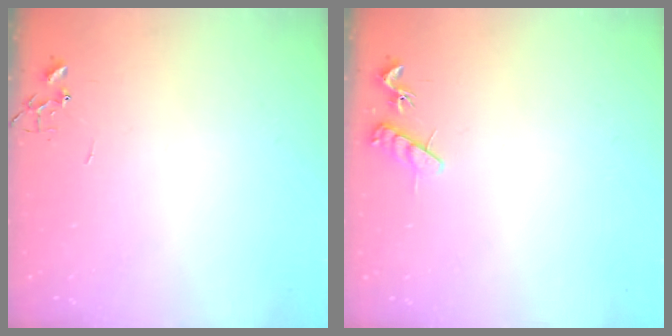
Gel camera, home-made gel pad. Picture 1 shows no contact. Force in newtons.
{"total": 8.1, "press": 8.1, "slide": 0.6}